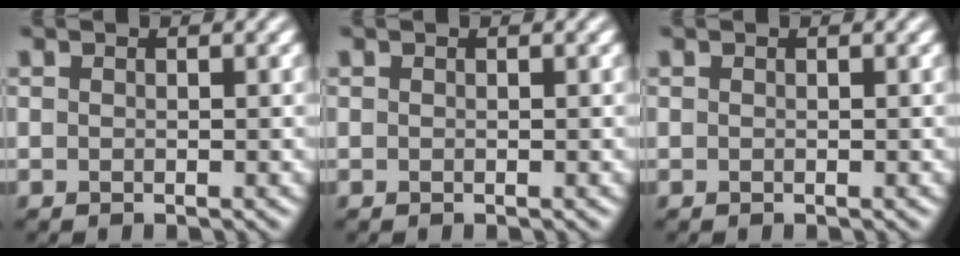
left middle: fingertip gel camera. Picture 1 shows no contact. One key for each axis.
{"total": 0.0}
{"total": 0.0}